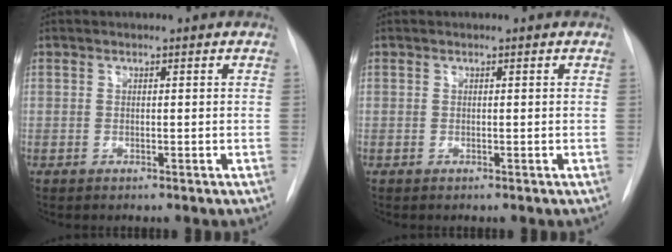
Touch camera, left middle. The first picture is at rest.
{"total": 0.0}